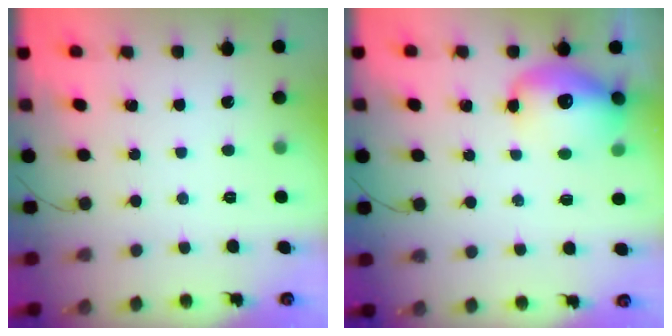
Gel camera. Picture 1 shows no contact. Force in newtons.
{"total": 13.0, "press": 12.6, "slide": 3.0}